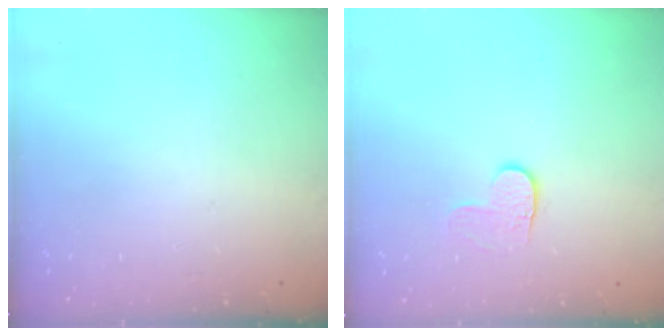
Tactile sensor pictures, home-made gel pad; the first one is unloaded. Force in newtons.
{"total": 3.7, "press": 3.7, "slide": 0.2}